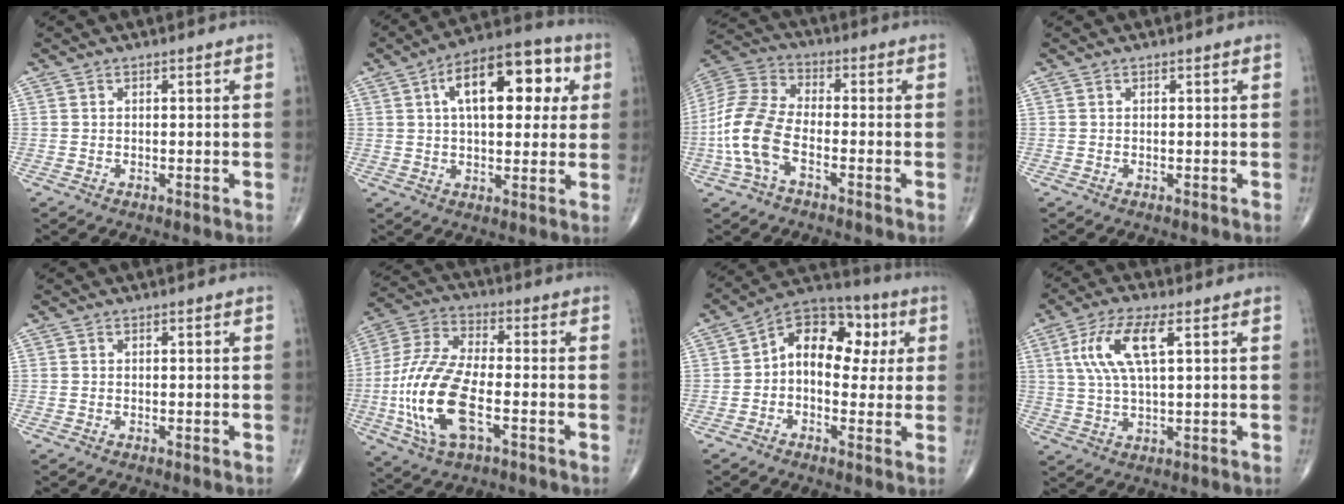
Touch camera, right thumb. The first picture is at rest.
{"total": 17.4, "force": [4.9, 8.6, 14.3], "torque": [-0.179, 0.018, 0.065]}
{"total": 12.4, "force": [-3.8, 6.4, 9.9], "torque": [-0.220, 0.029, -0.083]}
{"total": 0.0}
{"total": 0.0}
{"total": 17.3, "force": [-4.4, 7.4, 15.0], "torque": [-0.329, 0.017, -0.082]}
{"total": 13.3, "force": [1.7, 8.9, 9.7], "torque": [-0.104, 0.031, 0.013]}
{"total": 10.1, "force": [3.2, 3.2, 9.0], "torque": [-0.200, 0.005, 0.065]}